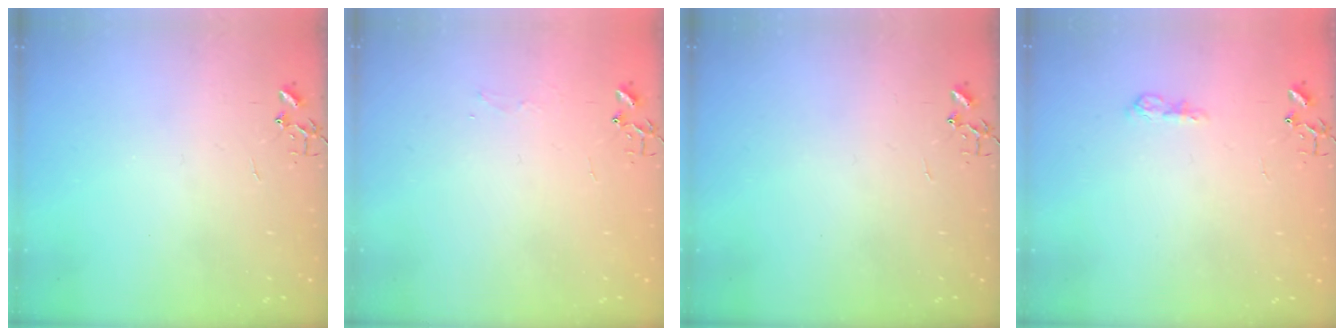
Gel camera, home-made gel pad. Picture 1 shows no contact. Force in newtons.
{"total": 3.8, "press": 3.8, "slide": 0.4}
{"total": 0.0}
{"total": 7.9, "press": 7.9, "slide": 0.9}